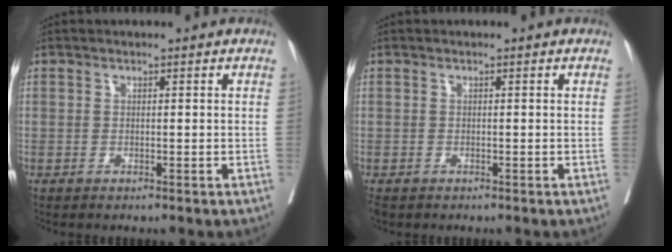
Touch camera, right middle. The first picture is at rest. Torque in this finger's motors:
{"motor_torque": [0.27, -0.33, 0.00, 0.00]}